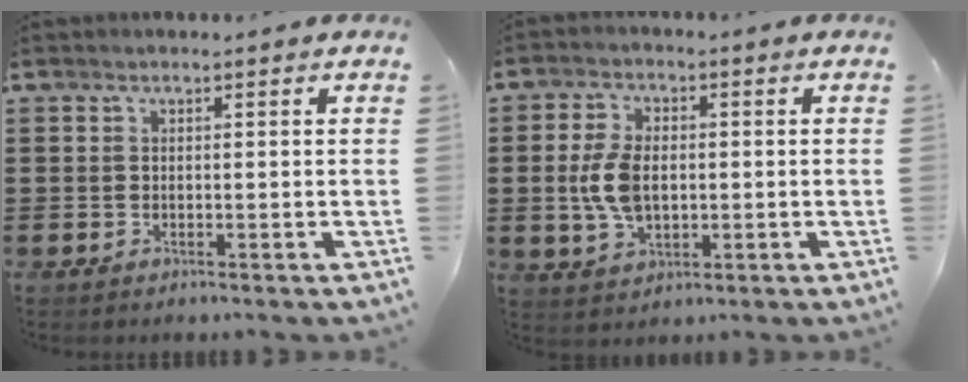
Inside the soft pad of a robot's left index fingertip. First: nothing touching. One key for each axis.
{"total": 7.0, "fx": 0.1, "fy": 4.1, "fz": 5.6, "tx": -0.143, "ty": 0.000, "tz": -0.008}